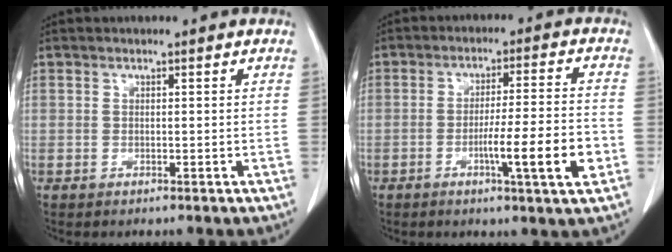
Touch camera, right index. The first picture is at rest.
{"total": 9.7, "force": [-3.3, -0.2, 9.1], "torque": [-0.141, -0.008, -0.052]}